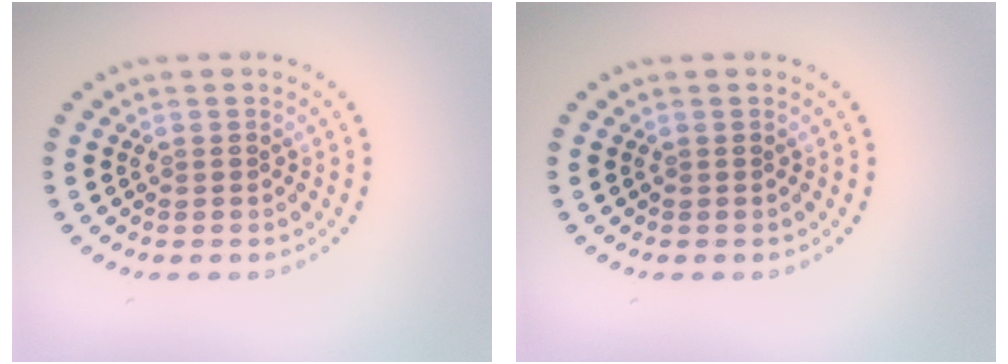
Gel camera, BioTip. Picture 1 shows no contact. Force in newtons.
{"total": 0.0}